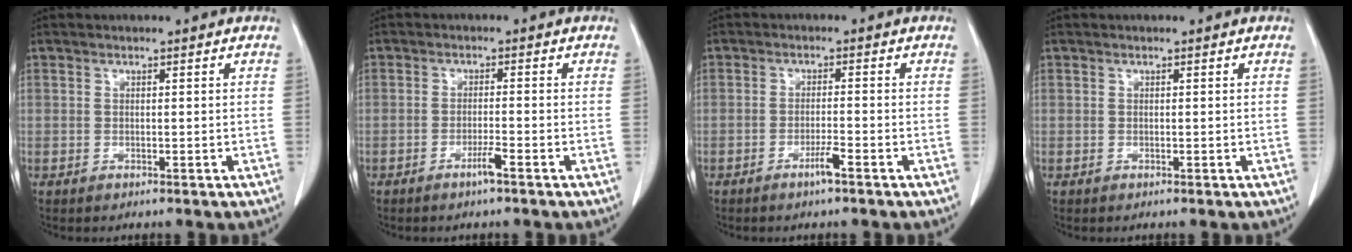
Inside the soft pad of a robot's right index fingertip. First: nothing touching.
{"total": 2.3, "force": [-1.5, -0.3, 1.7], "torque": [-0.034, -0.002, -0.028]}
{"total": 2.6, "force": [-1.7, -0.2, 1.9], "torque": [-0.037, -0.003, -0.030]}
{"total": 0.0}